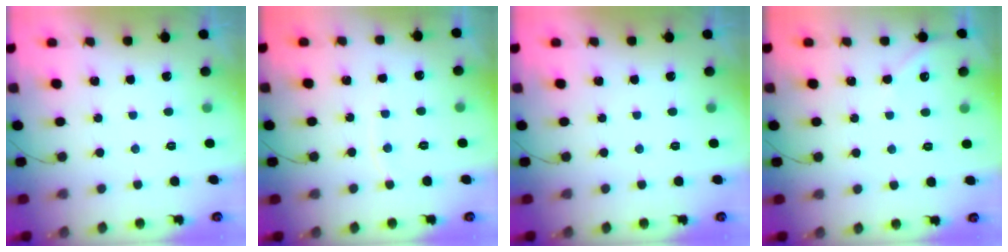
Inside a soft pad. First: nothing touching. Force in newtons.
{"total": 3.0, "press": 2.9, "slide": 0.4}
{"total": 0.0}
{"total": 2.3, "press": 2.3, "slide": 0.4}